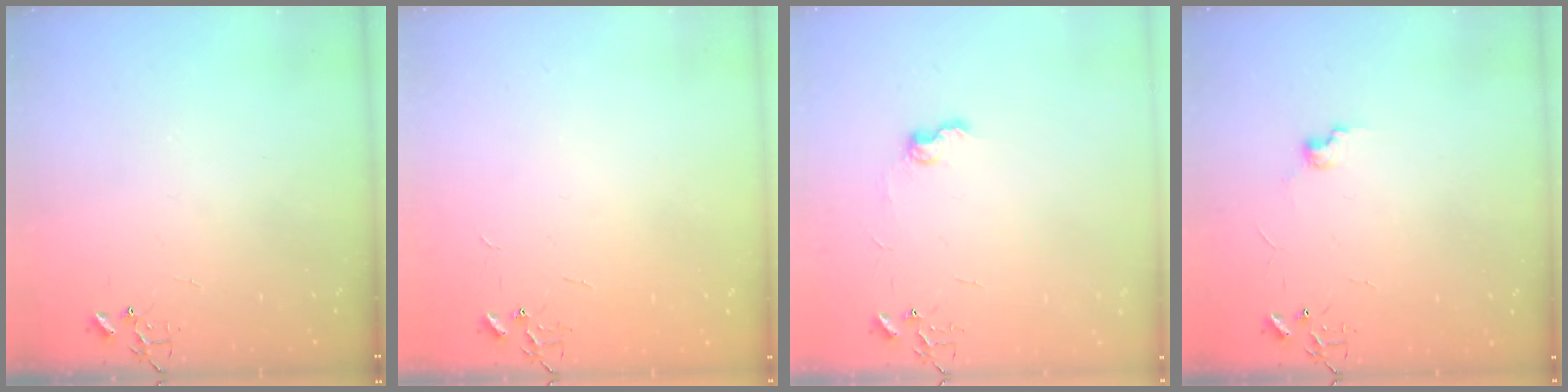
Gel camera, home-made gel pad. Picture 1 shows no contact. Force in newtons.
{"total": 1.8, "press": 1.8, "slide": 0.2}
{"total": 7.6, "press": 7.5, "slide": 0.7}
{"total": 5.9, "press": 5.9, "slide": 0.7}